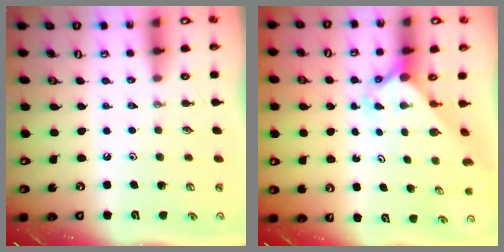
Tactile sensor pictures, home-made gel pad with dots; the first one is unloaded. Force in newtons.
{"total": 2.6, "press": 2.6, "slide": 0.2}